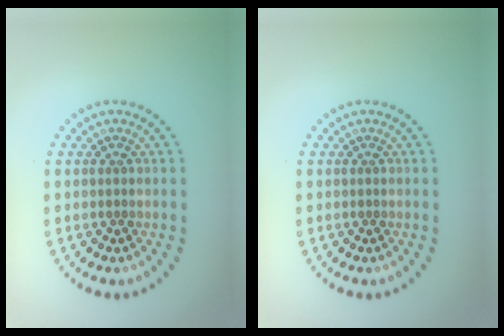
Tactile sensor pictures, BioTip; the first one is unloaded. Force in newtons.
{"total": 0.0}